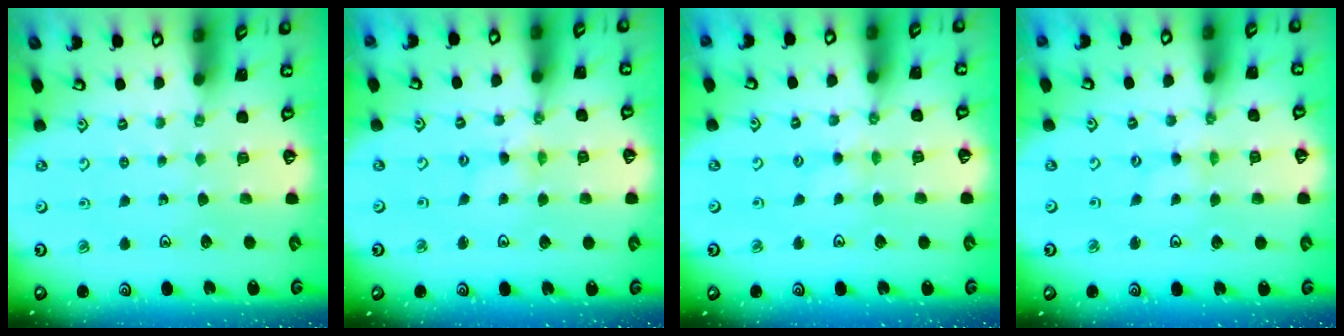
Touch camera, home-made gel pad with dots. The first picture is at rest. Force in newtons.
{"total": 1.8, "press": 1.8, "slide": 0.3}
{"total": 2.2, "press": 2.2, "slide": 0.3}
{"total": 0.0}